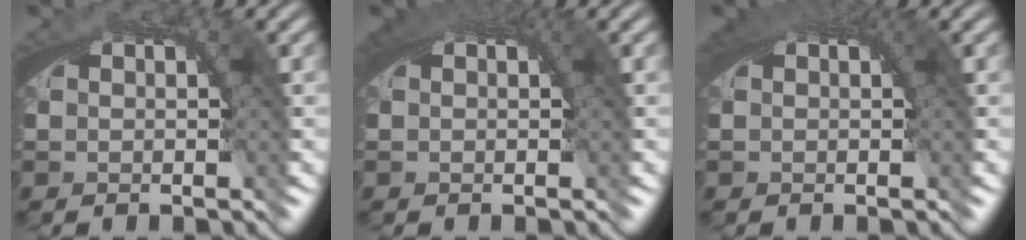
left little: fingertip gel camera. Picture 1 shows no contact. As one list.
[{"total": 1.6, "force": [0.4, 1.0, 1.2], "torque": [-0.020, -0.005, 0.008]}, {"total": 1.7, "force": [0.5, 1.0, 1.3], "torque": [-0.021, -0.004, 0.009]}]